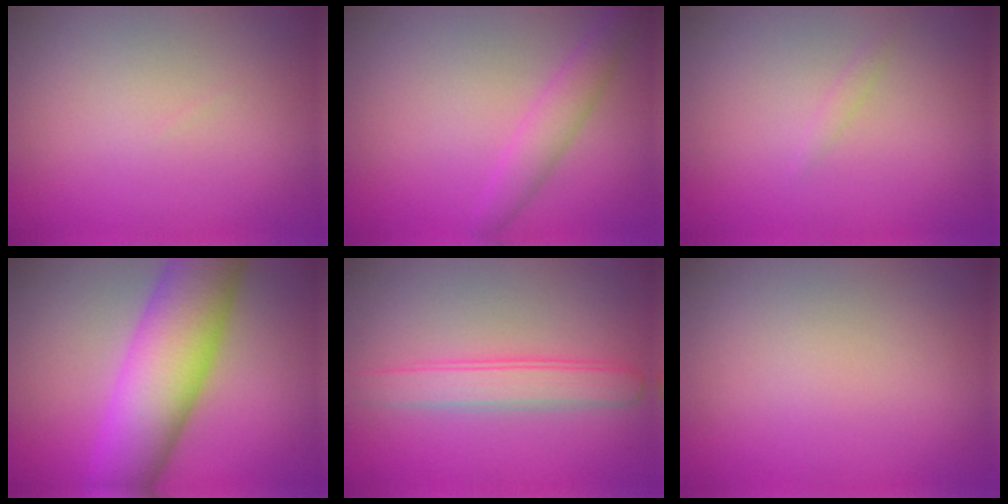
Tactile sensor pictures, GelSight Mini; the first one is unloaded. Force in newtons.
{"total": 2.4, "press": 2.4, "slide": 0.0}
{"total": 0.6, "press": 0.6, "slide": 0.0}
{"total": 11.1, "press": 11.1, "slide": 0.5}
{"total": 2.9, "press": 2.9, "slide": 0.1}
{"total": 0.0}